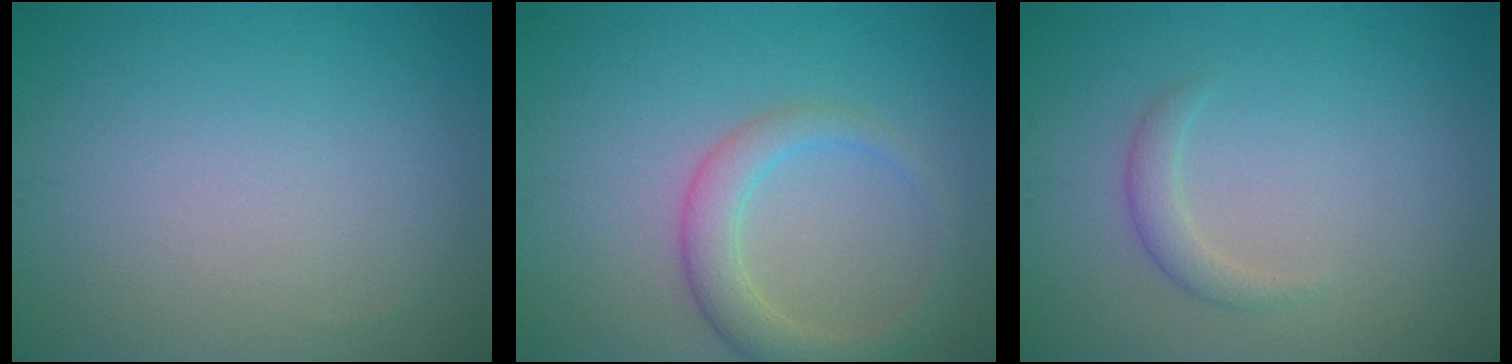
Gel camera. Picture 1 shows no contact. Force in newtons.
{"total": 3.6, "press": 3.6, "slide": 0.2}
{"total": 1.6, "press": 1.6, "slide": 0.0}